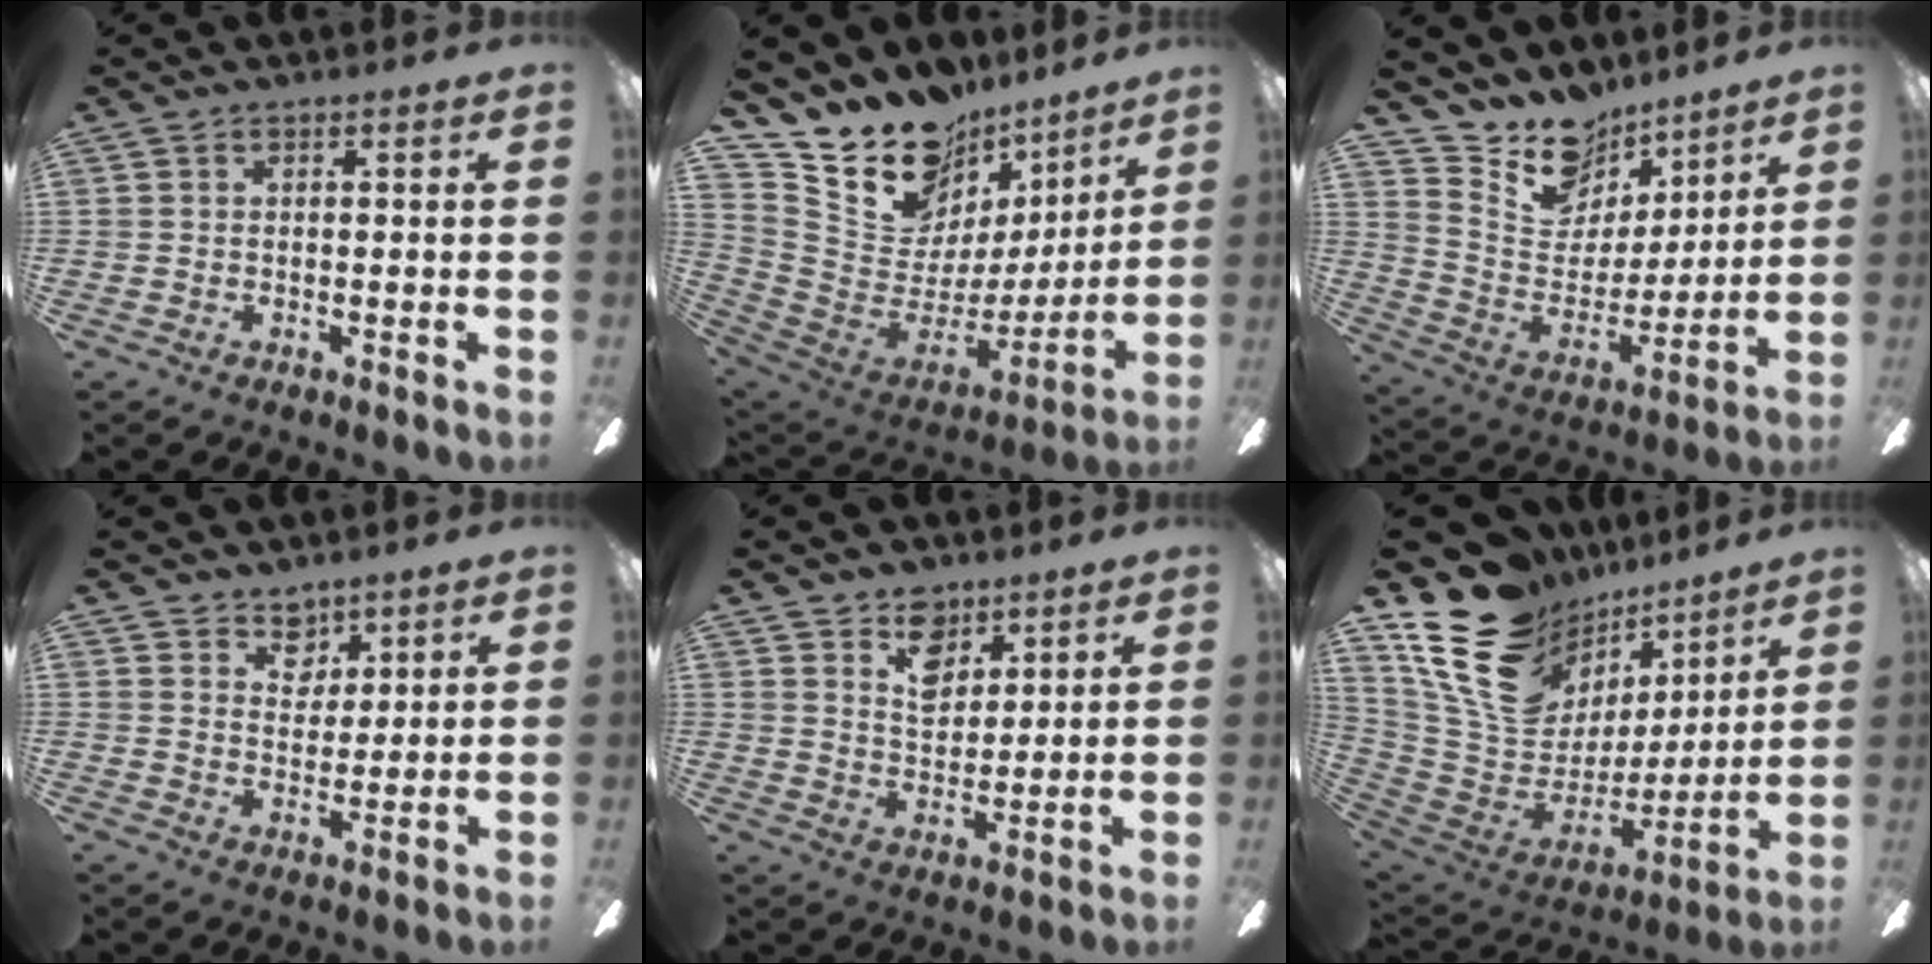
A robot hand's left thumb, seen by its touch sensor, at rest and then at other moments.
{"total": 16.3, "force": [12.9, 9.2, 3.7], "torque": [-0.082, -0.112, 0.245]}
{"total": 15.0, "force": [12.2, 8.3, 2.4], "torque": [-0.056, -0.102, 0.230]}
{"total": 5.6, "force": [4.1, 3.6, 0.9], "torque": [-0.003, -0.023, 0.073]}
{"total": 8.2, "force": [5.6, 5.2, 3.0], "torque": [-0.030, -0.020, 0.099]}
{"total": 22.0, "force": [13.1, 14.9, 9.6], "torque": [-0.174, -0.073, 0.259]}